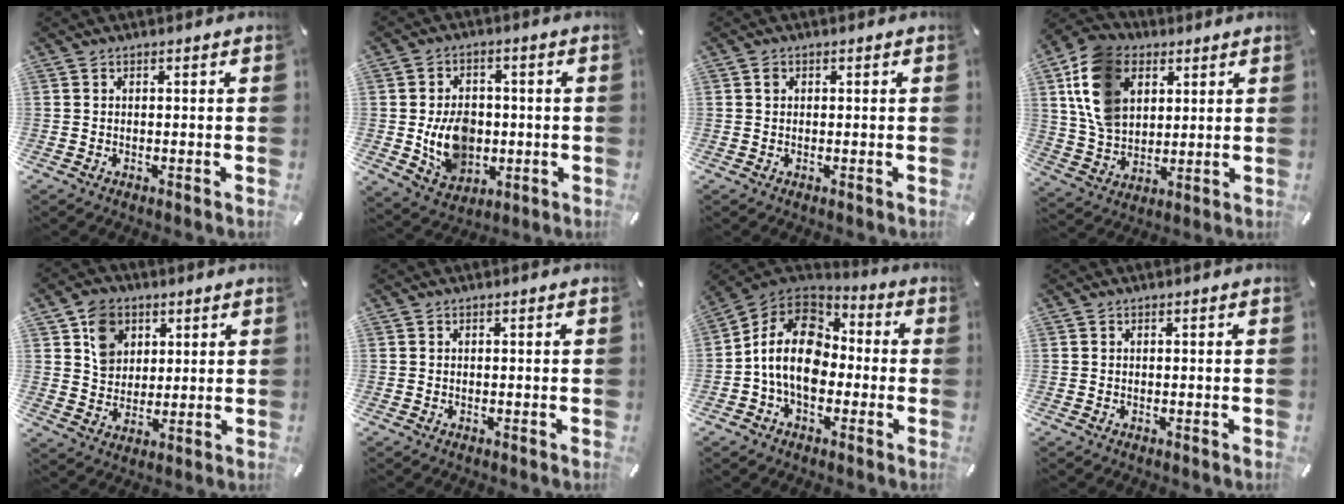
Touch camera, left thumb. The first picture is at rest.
{"total": 10.6, "force": [-0.8, 8.5, 6.3], "torque": [-0.126, 0.007, -0.012]}
{"total": 0.9, "force": [0.2, 0.8, 0.3], "torque": [0.002, 0.000, 0.002]}
{"total": 15.0, "force": [5.4, 11.2, 8.3], "torque": [-0.199, -0.004, 0.101]}
{"total": 8.9, "force": [3.7, 7.4, 3.1], "torque": [-0.046, -0.004, 0.069]}
{"total": 0.0}
{"total": 14.2, "force": [-1.8, 10.9, 9.0], "torque": [-0.179, 0.024, -0.033]}
{"total": 0.0}